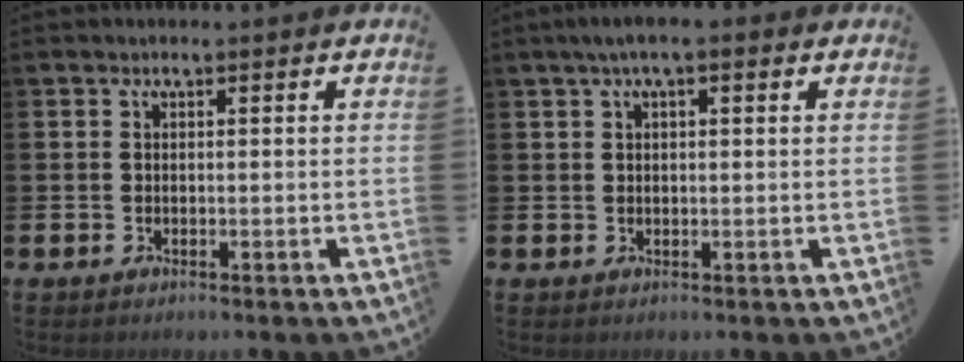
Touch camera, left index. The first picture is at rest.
{"total": 2.8, "force": [1.6, 0.9, 2.1], "torque": [-0.031, 0.006, 0.023]}